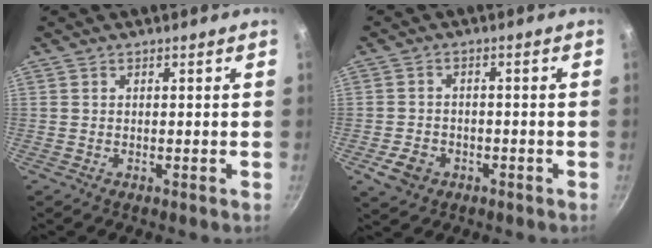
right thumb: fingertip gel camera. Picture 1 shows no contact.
{"total": 5.2, "force": [-2.3, 4.1, 2.4], "torque": [-0.041, 0.020, -0.033]}